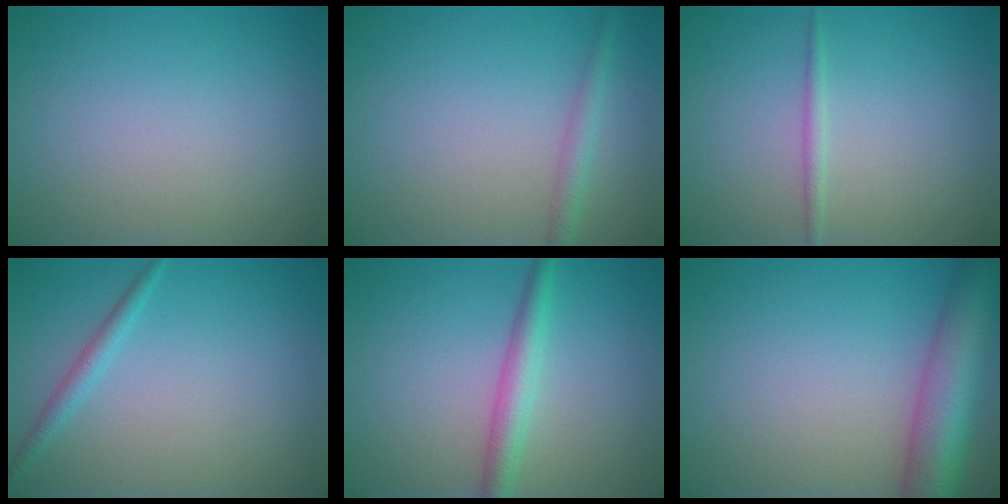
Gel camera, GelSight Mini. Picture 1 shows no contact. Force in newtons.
{"total": 1.7, "press": 1.7, "slide": 0.1}
{"total": 1.1, "press": 1.1, "slide": 0.0}
{"total": 1.4, "press": 1.4, "slide": 0.1}
{"total": 2.8, "press": 2.8, "slide": 0.0}
{"total": 7.8, "press": 7.8, "slide": 0.4}